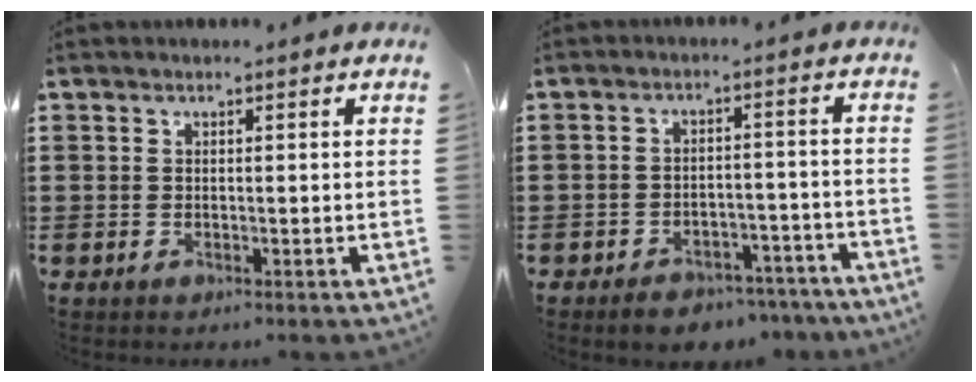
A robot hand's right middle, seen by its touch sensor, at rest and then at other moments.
{"total": 3.7, "force": [-3.6, 0.8, 0.7], "torque": [-0.014, 0.010, -0.072]}